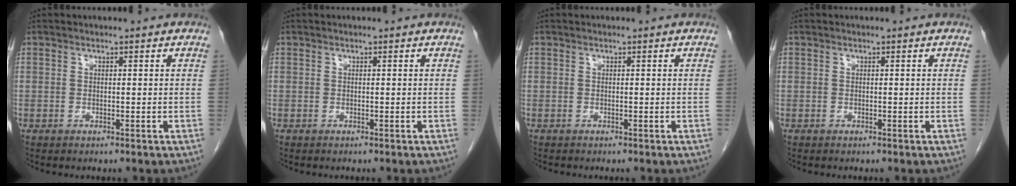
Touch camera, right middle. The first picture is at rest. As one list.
[{"total": 0.0}, {"total": 0.0}, {"total": 0.0}]